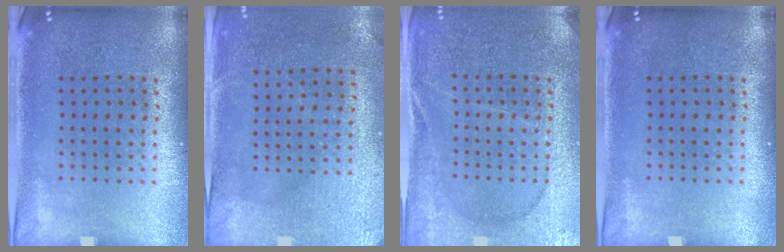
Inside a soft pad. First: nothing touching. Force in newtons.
{"total": 3.0, "press": 2.6, "slide": 1.4}
{"total": 3.0, "press": 2.9, "slide": 0.4}
{"total": 0.0}